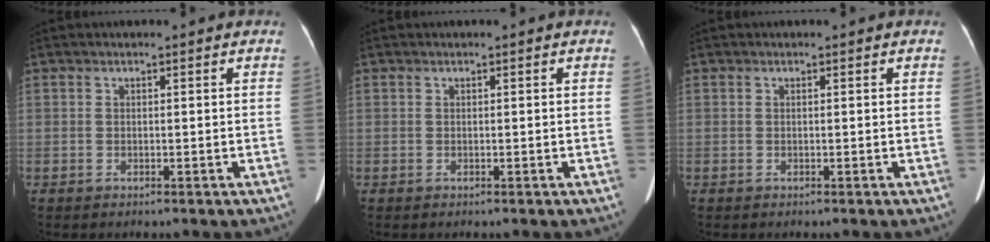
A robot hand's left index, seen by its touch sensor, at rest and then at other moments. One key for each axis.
{"total": 0.0}
{"total": 0.0}